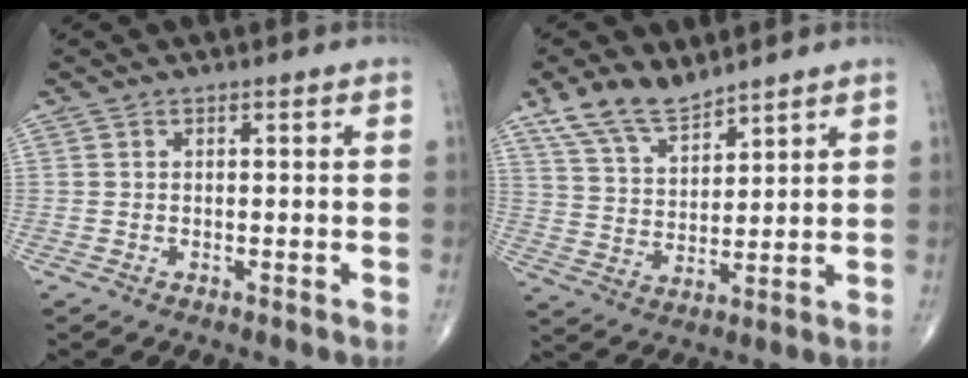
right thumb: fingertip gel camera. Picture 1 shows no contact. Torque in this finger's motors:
{"motor_torque": [-1.14, 1.26, -0.13, 0.21, 0.10]}